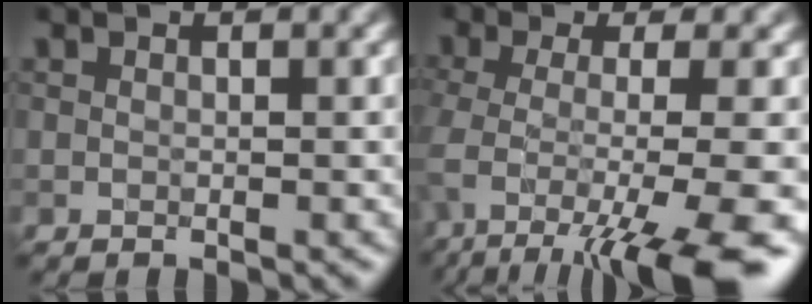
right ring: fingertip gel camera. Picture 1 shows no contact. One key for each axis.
{"total": 8.6, "fx": -4.2, "fy": 2.0, "fz": 7.3, "tx": -0.111, "ty": -0.021, "tz": -0.072}